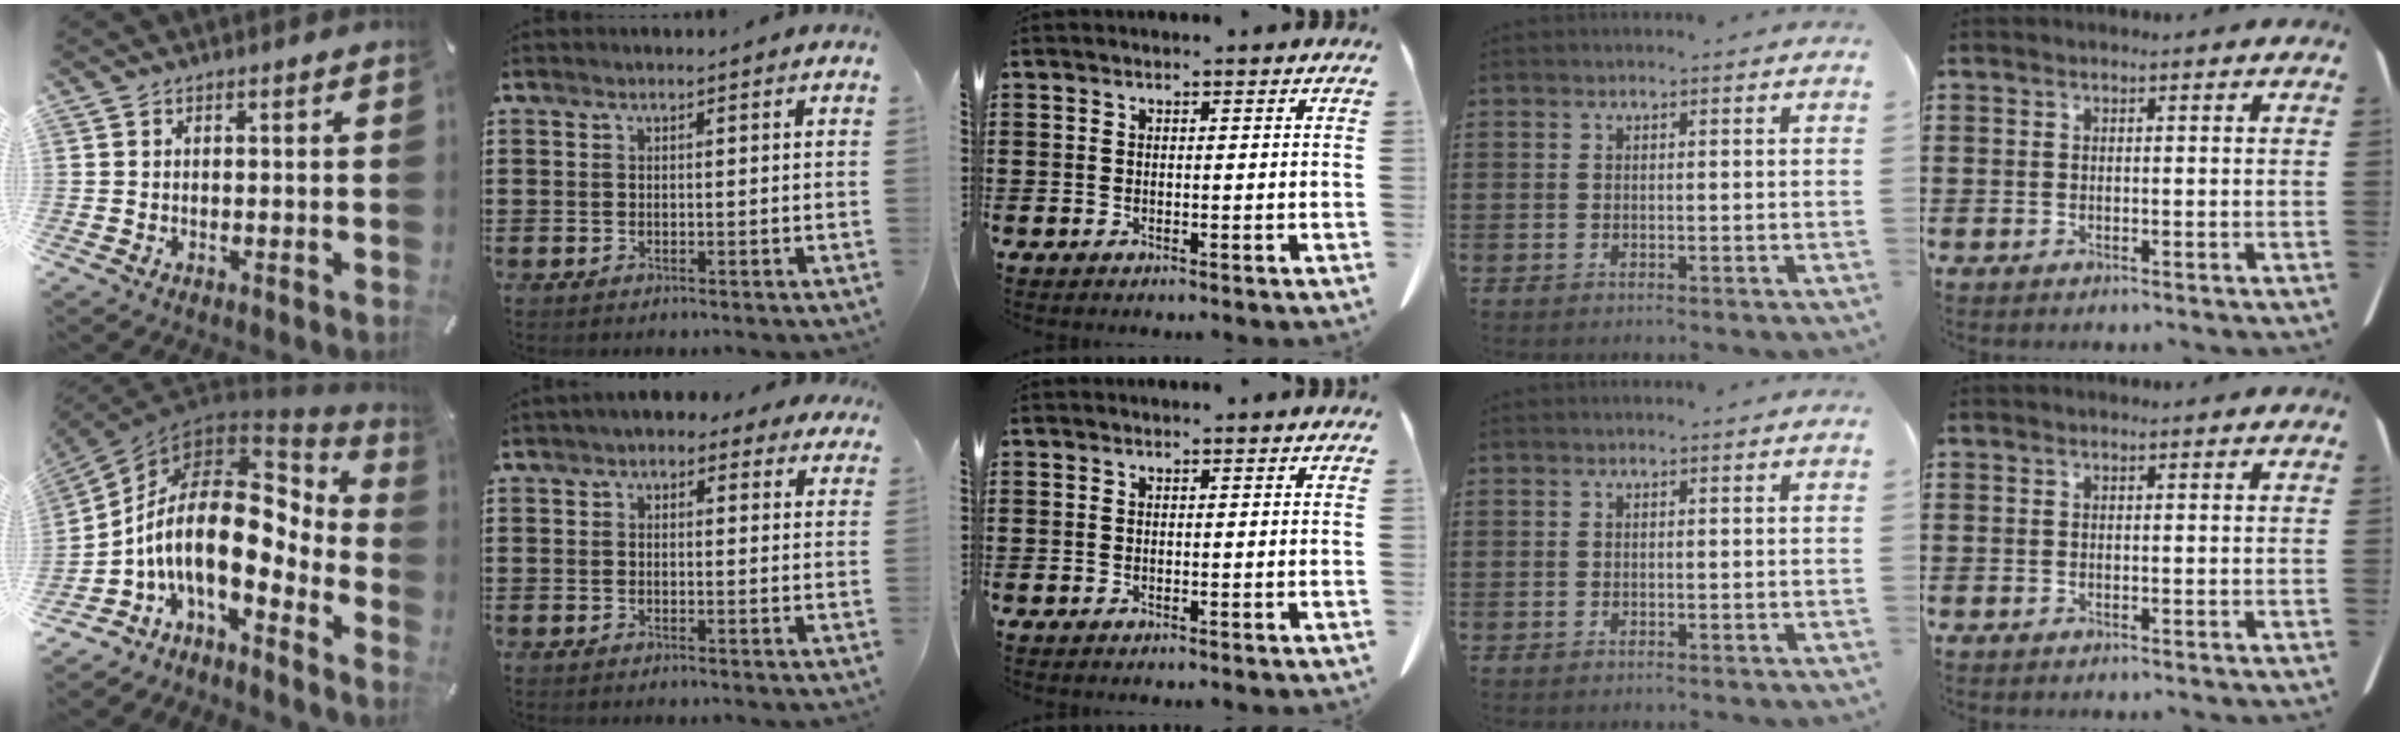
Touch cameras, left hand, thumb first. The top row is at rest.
{"thumb": {"total": 19.2, "force": [-0.3, 9.6, 16.7], "torque": [-0.360, -0.036, -0.013]}, "index": {"total": 2.7, "force": [1.9, 1.5, 1.2], "torque": [-0.024, 0.005, 0.030]}}